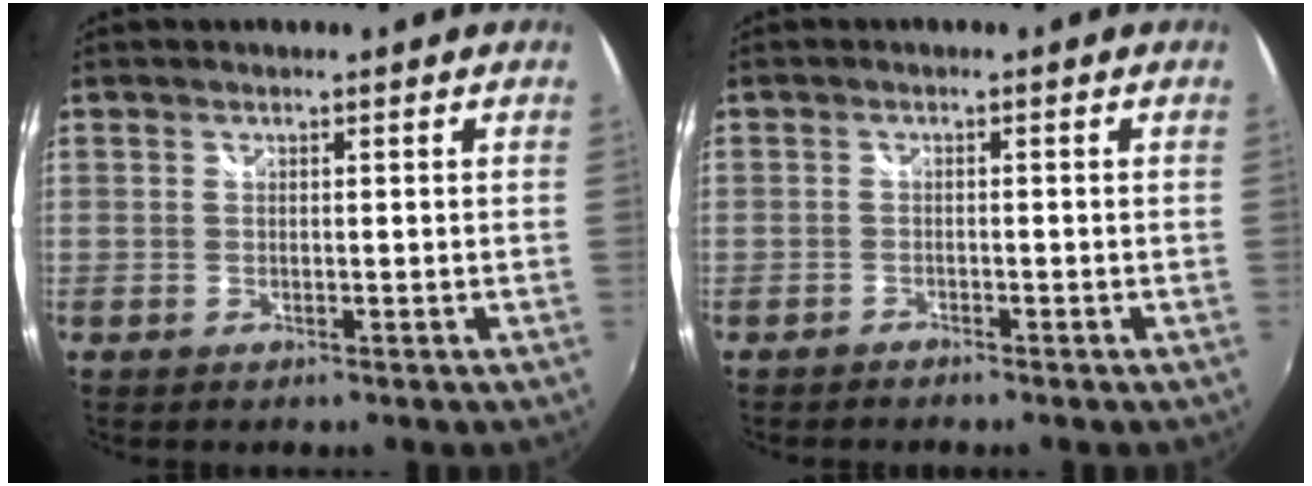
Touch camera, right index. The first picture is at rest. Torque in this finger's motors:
{"motor_torque": [-0.12, -0.13, -0.07, -0.01]}